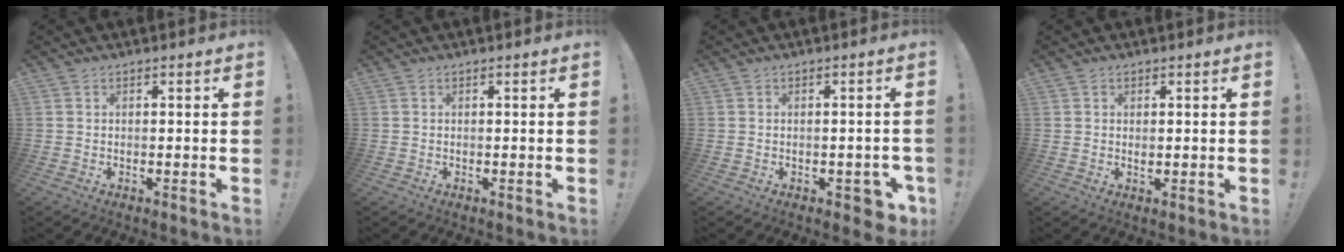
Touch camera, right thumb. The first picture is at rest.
{"total": 0.0}
{"total": 4.9, "force": [-2.0, 2.8, 3.4], "torque": [-0.031, 0.012, -0.029]}
{"total": 1.1, "force": [0.3, 0.9, 0.5], "torque": [-0.011, 0.002, 0.005]}